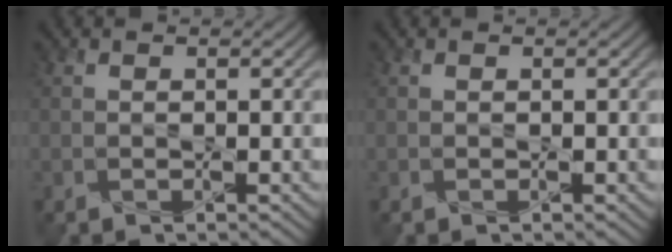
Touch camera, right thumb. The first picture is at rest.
{"total": 0.0}